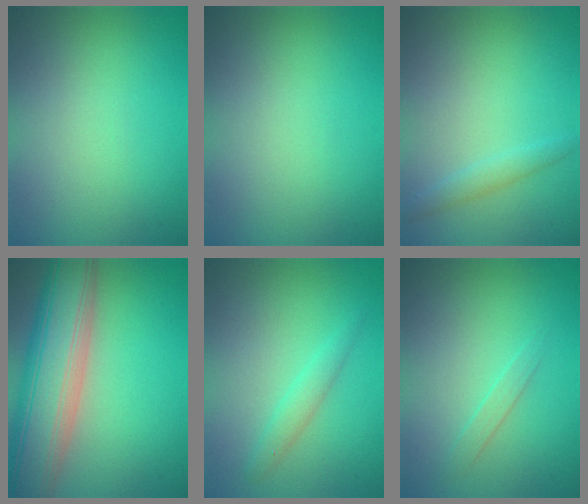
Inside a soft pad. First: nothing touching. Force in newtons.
{"total": 0.0}
{"total": 1.3, "press": 1.3, "slide": 0.1}
{"total": 10.9, "press": 10.9, "slide": 0.9}
{"total": 1.6, "press": 1.6, "slide": 0.1}
{"total": 1.0, "press": 1.0, "slide": 0.0}